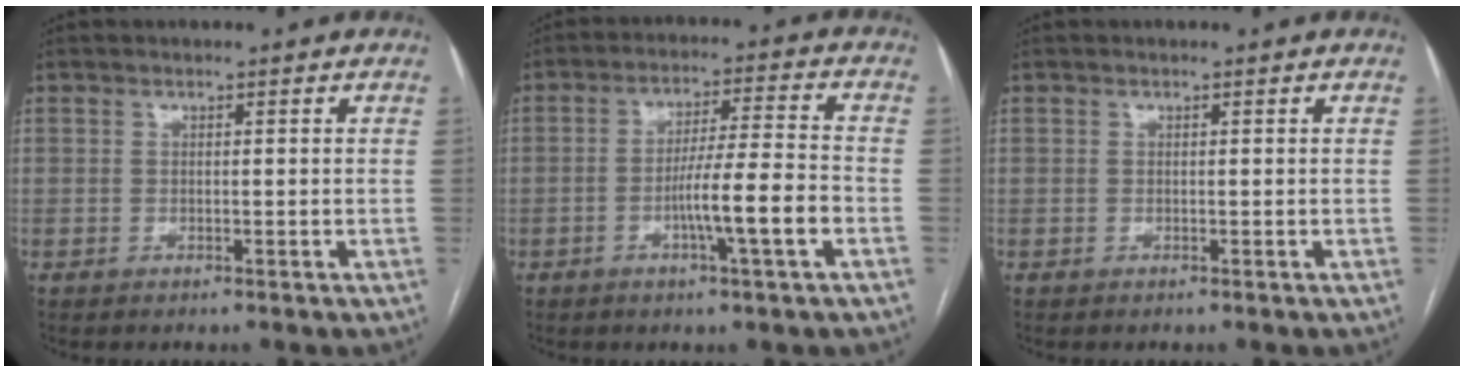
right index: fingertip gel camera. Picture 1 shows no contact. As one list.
[{"total": 11.3, "force": [-3.8, -0.3, 10.7], "torque": [-0.183, 0.006, -0.065]}, {"total": 0.0}]